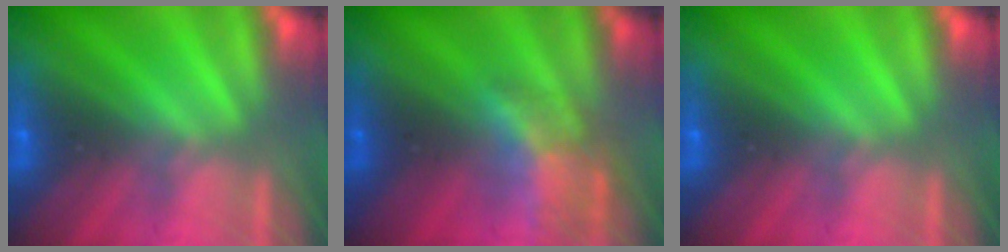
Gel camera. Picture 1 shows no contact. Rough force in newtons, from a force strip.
{"total": 2.3}
{"total": 0.0}